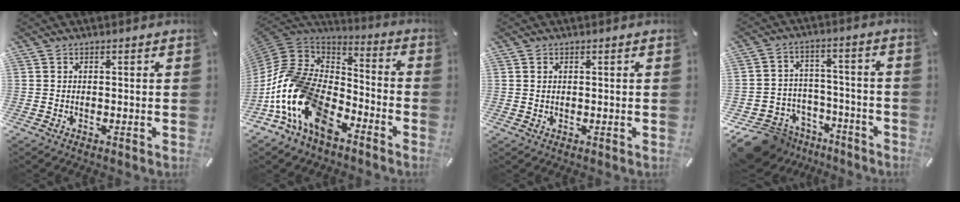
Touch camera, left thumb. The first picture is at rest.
{"total": 19.2, "force": [-10.6, 11.3, 11.3], "torque": [-0.252, 0.034, -0.193]}
{"total": 0.7, "force": [0.2, 0.6, 0.3], "torque": [-0.006, 0.005, 0.003]}
{"total": 11.0, "force": [-7.9, 7.4, 2.1], "torque": [-0.039, 0.053, -0.135]}